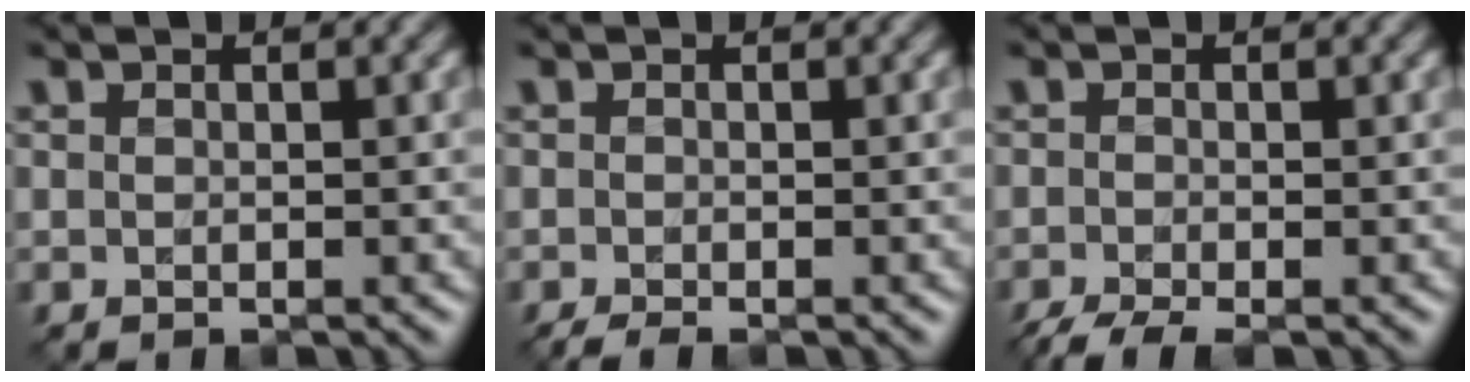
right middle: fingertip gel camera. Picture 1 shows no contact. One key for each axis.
{"total": 1.5, "fx": -1.2, "fy": 0.2, "fz": 0.8, "tx": -0.013, "ty": -0.003, "tz": -0.023}
{"total": 3.2, "fx": -2.5, "fy": 0.6, "fz": 2.0, "tx": -0.037, "ty": -0.010, "tz": -0.052}